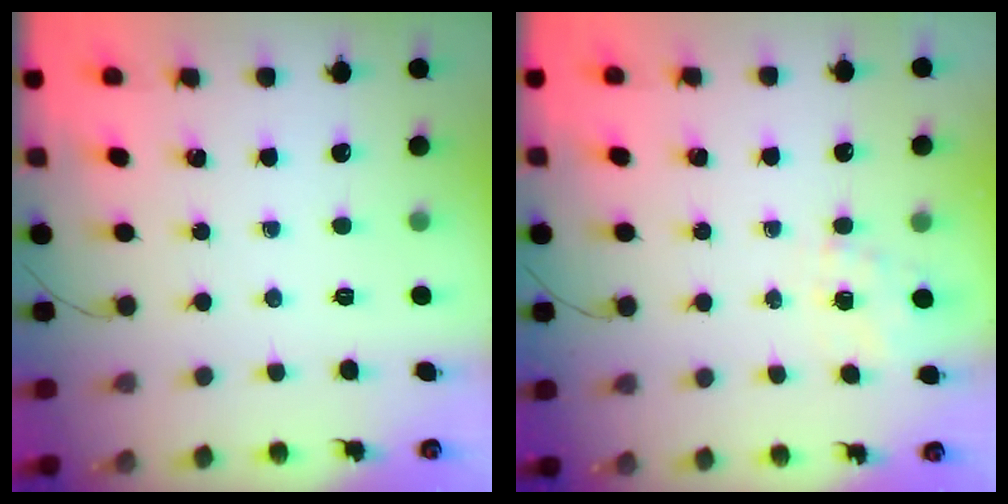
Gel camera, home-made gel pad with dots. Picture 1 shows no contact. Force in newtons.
{"total": 1.4, "press": 0.8, "slide": 1.1}